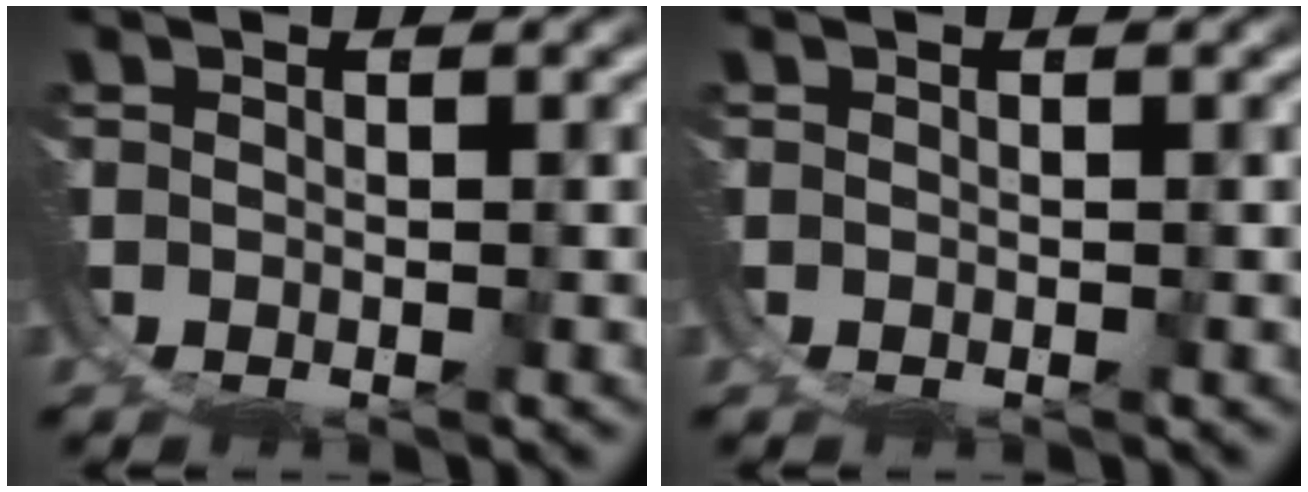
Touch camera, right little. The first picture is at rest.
{"total": 0.0}